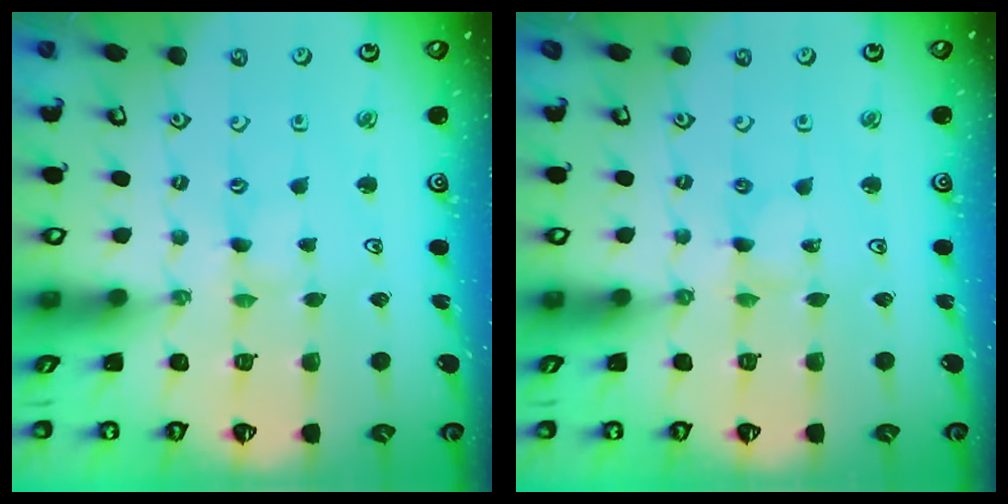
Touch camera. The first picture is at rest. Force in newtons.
{"total": 0.0}